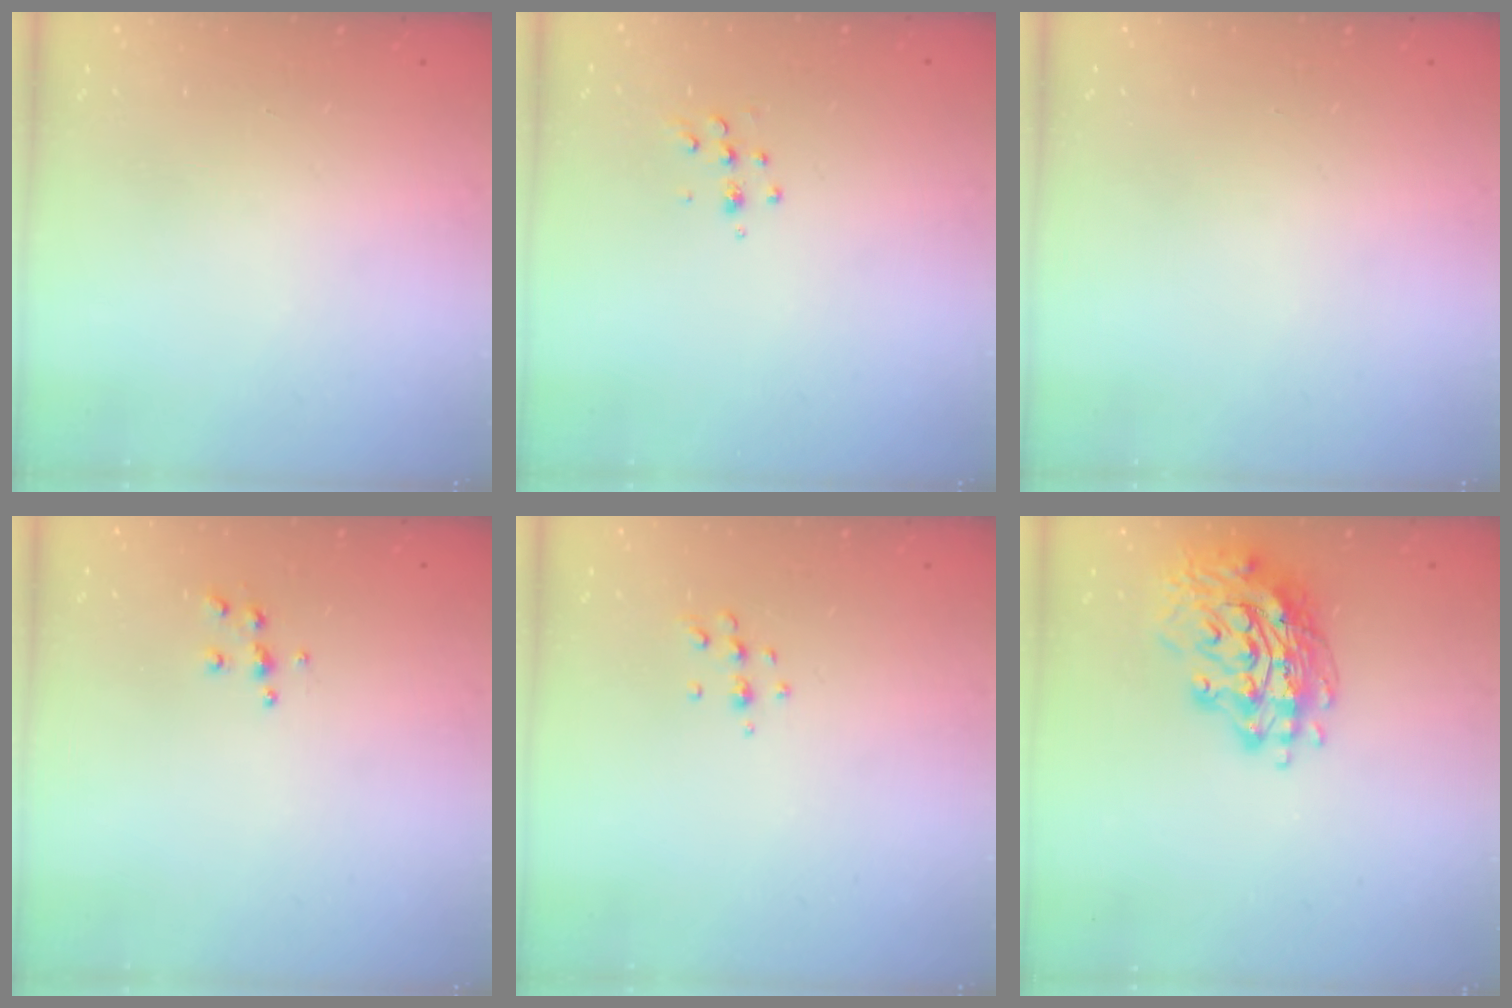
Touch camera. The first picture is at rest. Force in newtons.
{"total": 5.4, "press": 5.4, "slide": 0.6}
{"total": 0.0}
{"total": 5.5, "press": 5.5, "slide": 0.5}
{"total": 5.7, "press": 5.6, "slide": 1.0}
{"total": 16.1, "press": 16.0, "slide": 1.7}